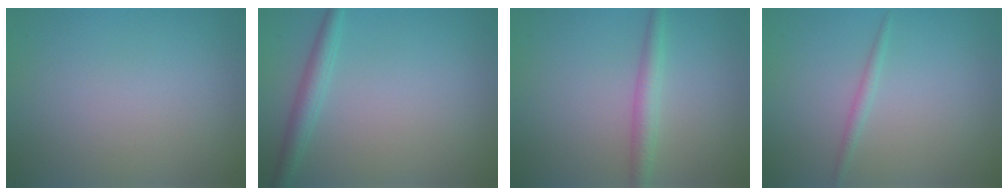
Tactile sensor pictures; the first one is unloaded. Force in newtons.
{"total": 2.3, "press": 2.3, "slide": 0.1}
{"total": 2.3, "press": 2.3, "slide": 0.1}
{"total": 1.0, "press": 1.0, "slide": 0.0}